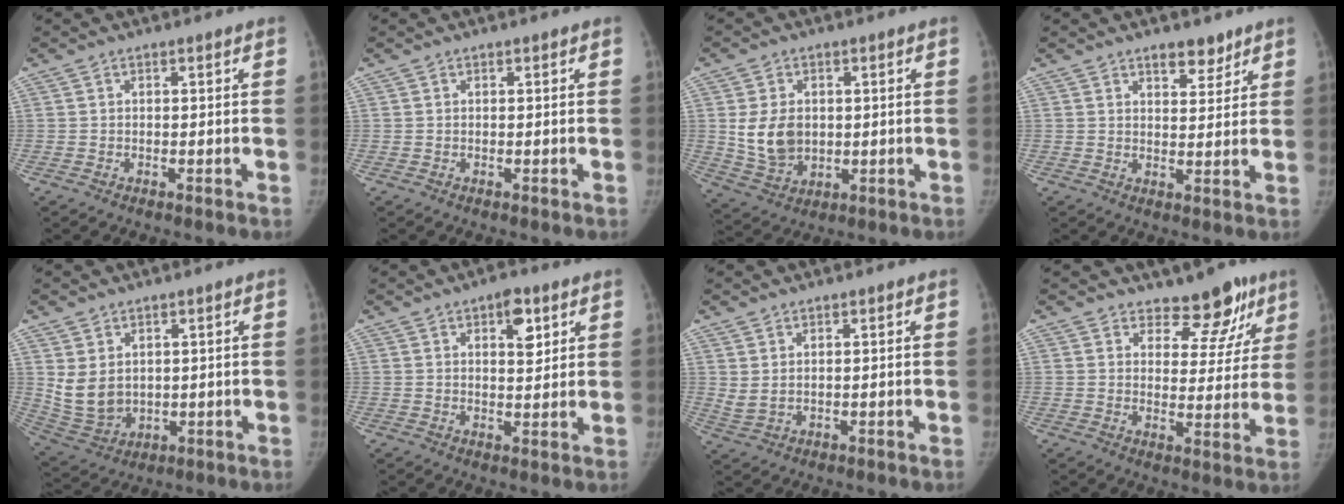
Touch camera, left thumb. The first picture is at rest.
{"total": 0.0}
{"total": 9.0, "force": [0.9, 6.8, 5.8], "torque": [-0.083, -0.010, 0.033]}
{"total": 4.8, "force": [3.5, 2.4, 2.3], "torque": [-0.009, -0.023, 0.055]}
{"total": 8.1, "force": [2.0, 6.2, 4.8], "torque": [-0.079, -0.016, 0.064]}
{"total": 5.8, "force": [2.9, 2.8, 4.2], "torque": [-0.041, -0.014, 0.040]}
{"total": 2.8, "force": [1.4, 1.5, 2.0], "torque": [-0.039, -0.007, 0.036]}
{"total": 9.3, "force": [7.1, 5.0, 3.2], "torque": [0.006, -0.048, 0.094]}